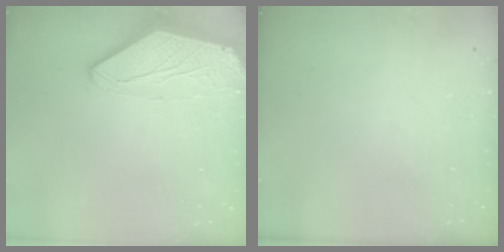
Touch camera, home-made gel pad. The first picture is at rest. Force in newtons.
{"total": 0.0}